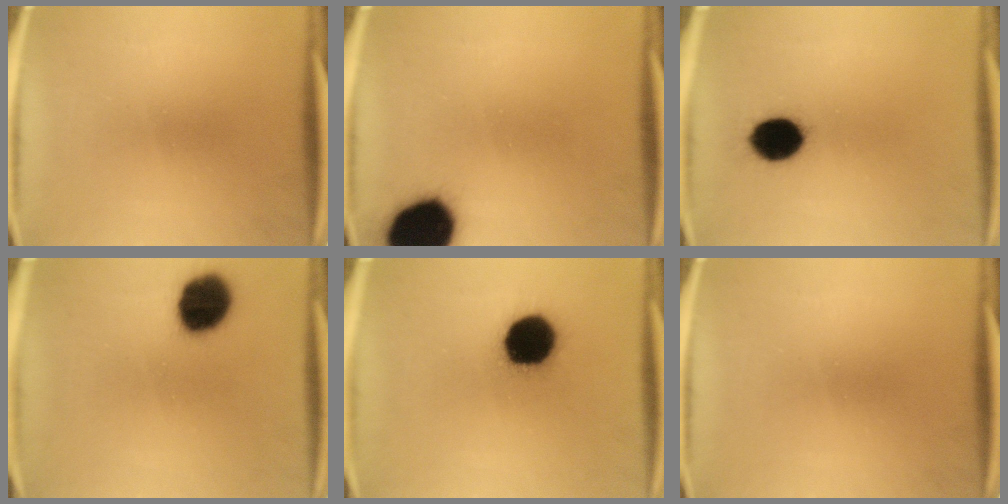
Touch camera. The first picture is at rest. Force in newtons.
{"total": 19.0}
{"total": 10.1}
{"total": 13.3}
{"total": 15.1}
{"total": 0.0}